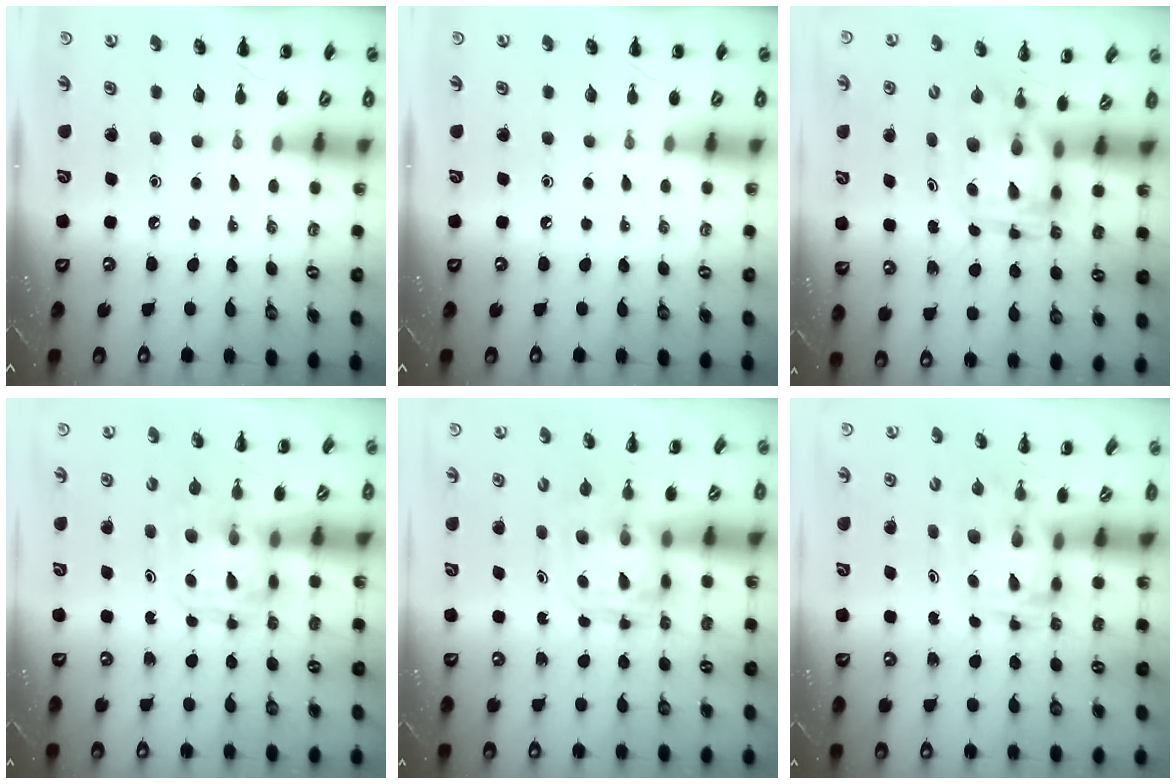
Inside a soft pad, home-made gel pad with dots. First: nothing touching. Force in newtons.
{"total": 0.0}
{"total": 3.7, "press": 3.6, "slide": 0.7}
{"total": 3.6, "press": 3.6, "slide": 0.2}
{"total": 3.6, "press": 3.6, "slide": 0.3}
{"total": 2.9, "press": 2.8, "slide": 0.5}